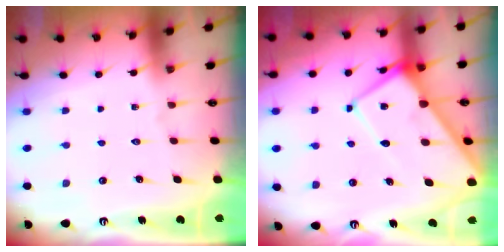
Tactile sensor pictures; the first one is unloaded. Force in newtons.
{"total": 12.7, "press": 12.7, "slide": 1.3}